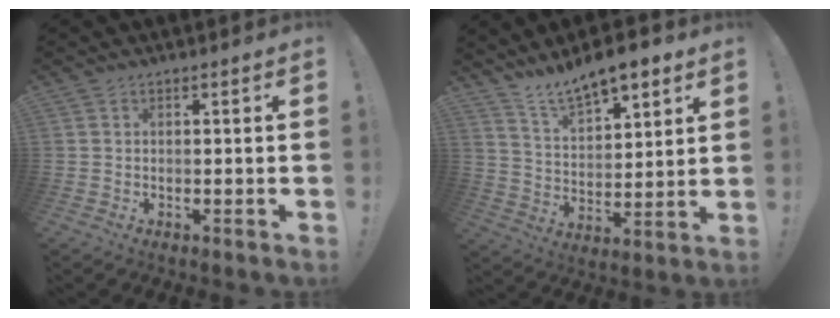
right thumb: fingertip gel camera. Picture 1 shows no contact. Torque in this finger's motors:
{"motor_torque": [-0.15, 0.21, 0.20, 0.12, 0.10]}